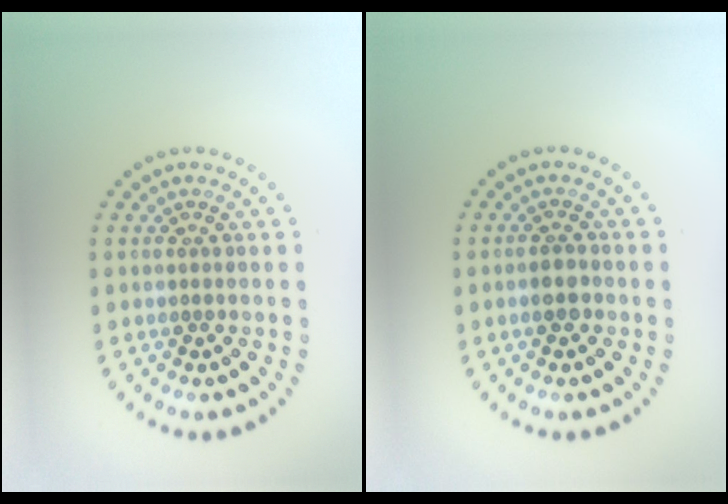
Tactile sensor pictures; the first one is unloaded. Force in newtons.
{"total": 1.7, "press": 1.6, "slide": 0.5}